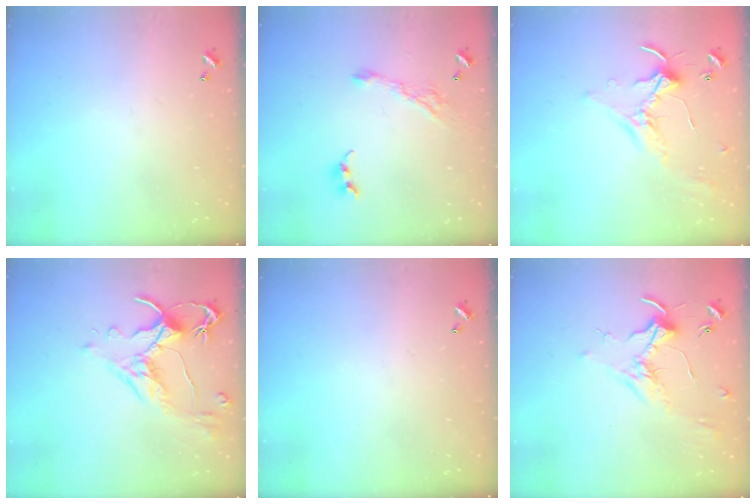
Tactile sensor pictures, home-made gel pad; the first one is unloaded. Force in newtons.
{"total": 5.7, "press": 5.6, "slide": 0.9}
{"total": 0.9, "press": 0.8, "slide": 0.4}
{"total": 2.6, "press": 2.2, "slide": 1.3}
{"total": 0.0}
{"total": 1.7, "press": 1.6, "slide": 0.7}